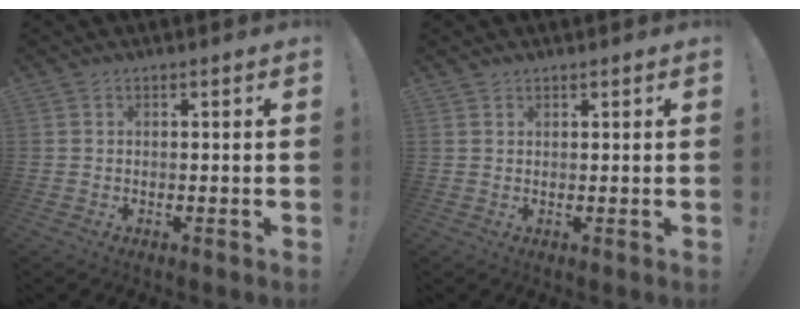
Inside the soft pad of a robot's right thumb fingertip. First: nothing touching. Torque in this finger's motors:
{"motor_torque": [-0.06, -0.13, -0.10, -0.14, 0.03]}